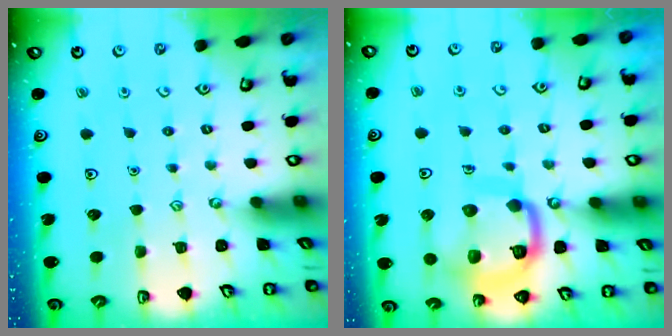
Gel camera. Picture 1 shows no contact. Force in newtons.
{"total": 15.9, "press": 15.9, "slide": 1.6}